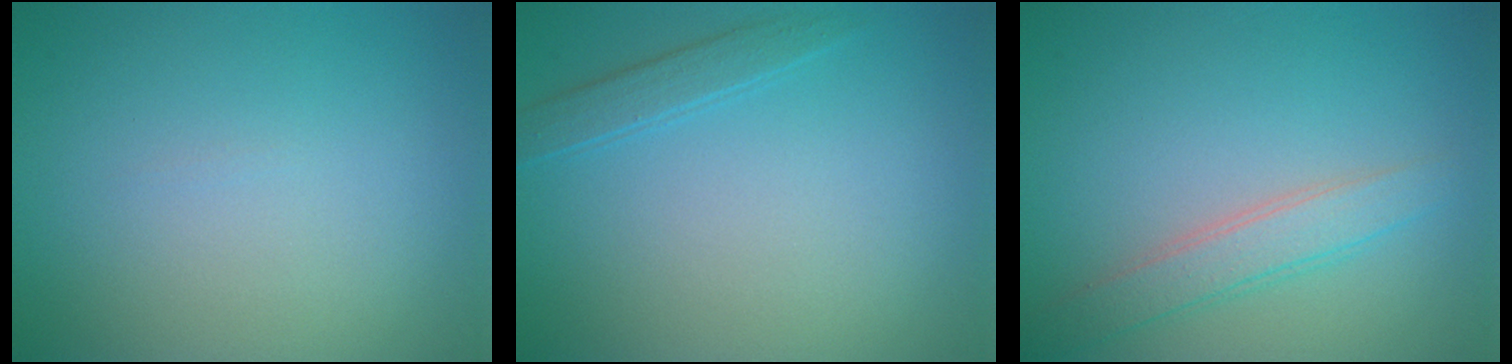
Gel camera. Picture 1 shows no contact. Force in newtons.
{"total": 1.6, "press": 1.6, "slide": 0.1}
{"total": 2.8, "press": 2.8, "slide": 0.1}